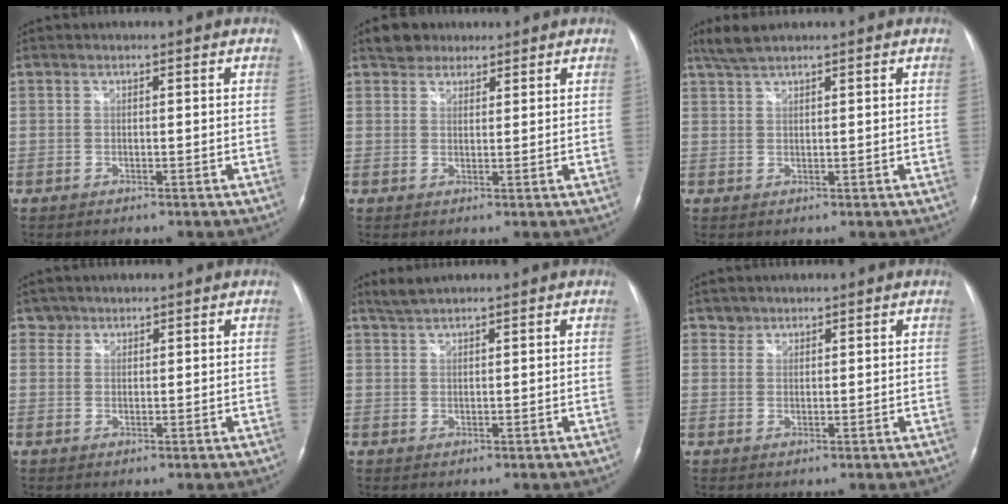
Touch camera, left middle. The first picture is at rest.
{"total": 3.4, "force": [2.6, 2.0, 0.3], "torque": [-0.009, 0.013, 0.043]}
{"total": 3.1, "force": [2.7, 0.1, 1.5], "torque": [-0.039, 0.010, 0.059]}
{"total": 1.6, "force": [1.2, 0.9, -0.4], "torque": [0.014, 0.005, 0.017]}
{"total": 2.2, "force": [2.1, -0.2, 0.8], "torque": [-0.020, 0.007, 0.045]}
{"total": 1.5, "force": [1.3, 0.8, -0.4], "torque": [0.012, 0.003, 0.017]}